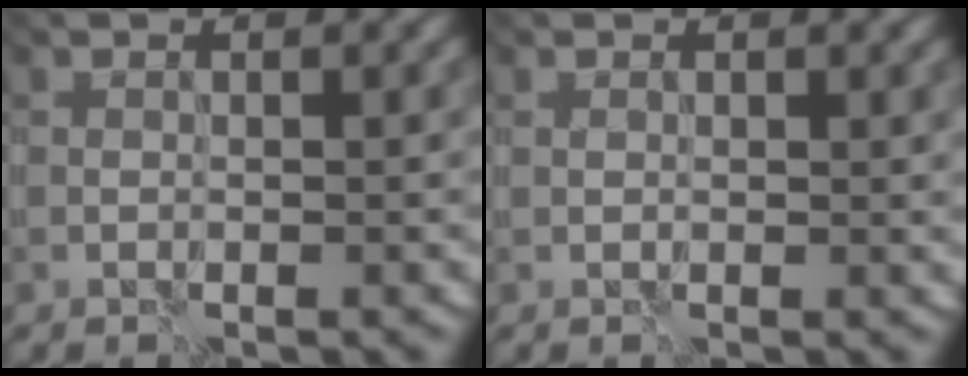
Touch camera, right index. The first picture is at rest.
{"total": 0.0}